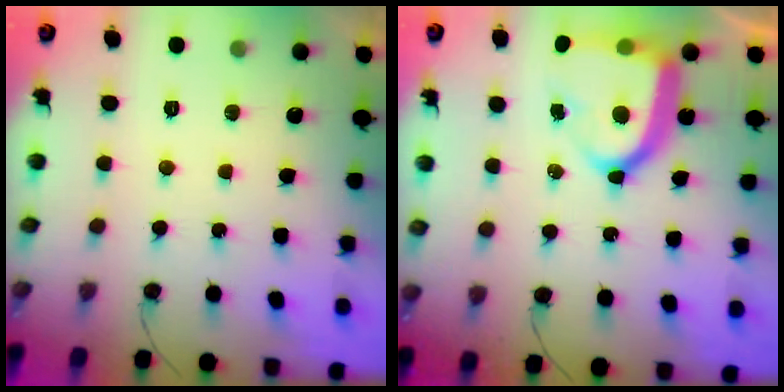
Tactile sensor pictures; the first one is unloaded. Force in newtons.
{"total": 17.5, "press": 17.5, "slide": 1.5}